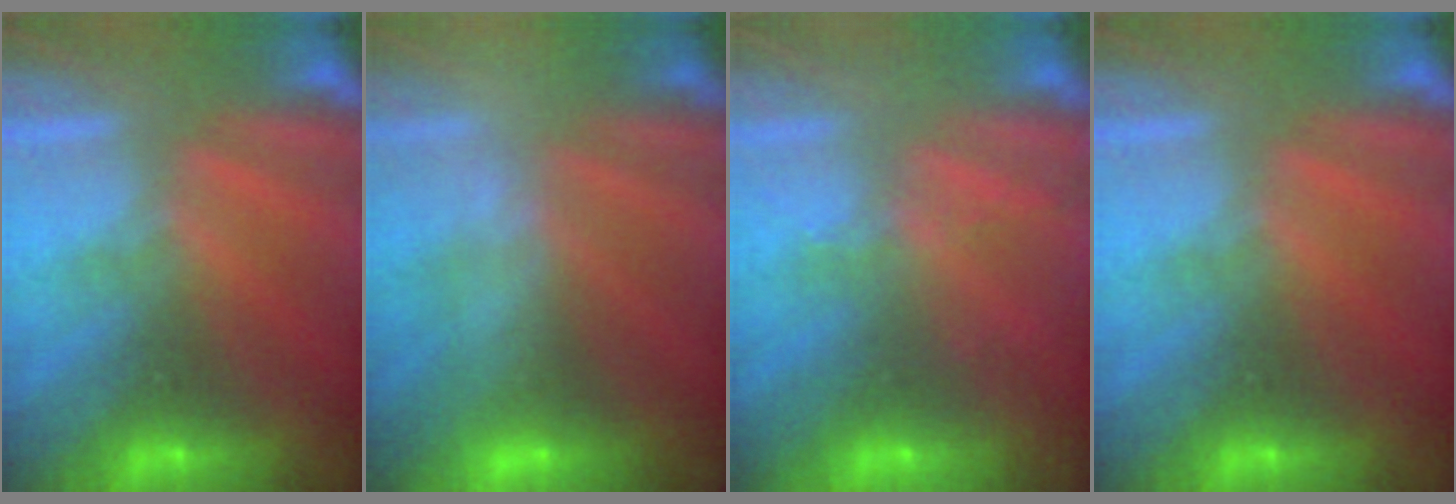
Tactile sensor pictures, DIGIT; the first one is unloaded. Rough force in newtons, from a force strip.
{"total": 2.4}
{"total": 2.1}
{"total": 0.0}